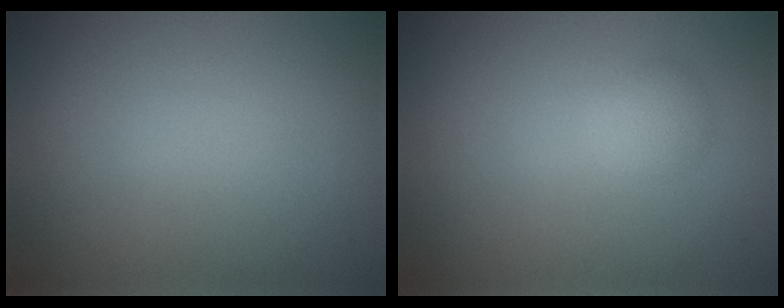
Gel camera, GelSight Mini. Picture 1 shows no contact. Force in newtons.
{"total": 1.4, "press": 1.4, "slide": 0.1}